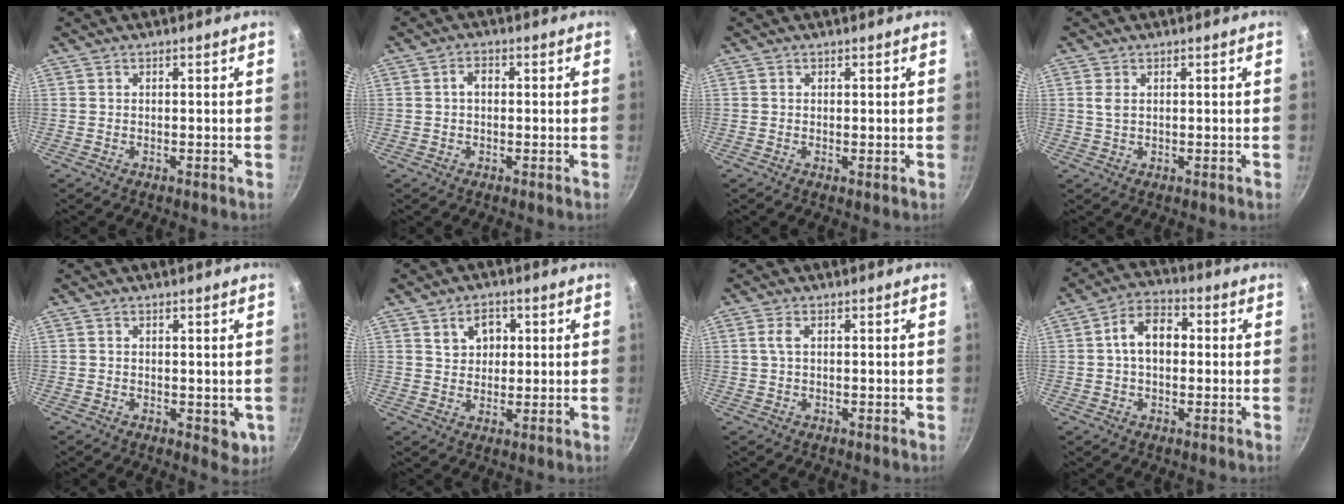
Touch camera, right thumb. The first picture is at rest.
{"total": 2.3, "force": [0.1, 1.6, 1.7], "torque": [-0.022, 0.009, 0.000]}
{"total": 0.0}
{"total": 1.8, "force": [0.6, 1.0, 1.3], "torque": [-0.027, -0.001, 0.012]}
{"total": 3.6, "force": [0.0, 2.5, 2.6], "torque": [-0.030, -0.008, 0.002]}
{"total": 5.6, "force": [2.1, 4.2, 3.0], "torque": [-0.025, -0.003, 0.034]}
{"total": 2.0, "force": [0.4, 1.0, 1.7], "torque": [-0.035, 0.003, 0.007]}
{"total": 8.8, "force": [0.7, 6.0, 6.5], "torque": [-0.079, 0.025, -0.002]}